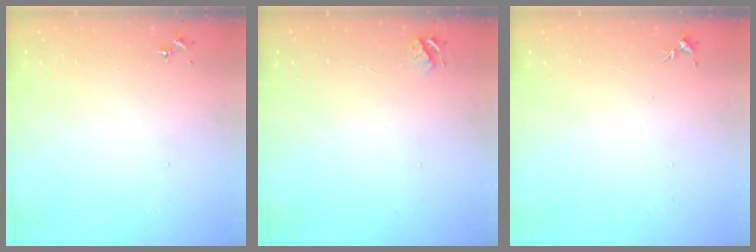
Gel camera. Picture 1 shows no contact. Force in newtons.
{"total": 3.9, "press": 3.9, "slide": 0.4}
{"total": 3.4, "press": 3.3, "slide": 0.5}